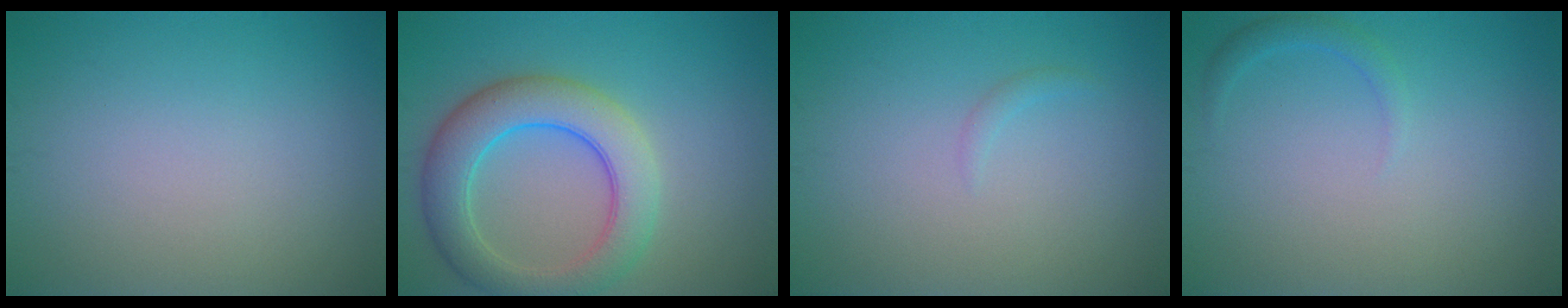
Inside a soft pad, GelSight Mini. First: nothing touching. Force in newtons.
{"total": 6.7, "press": 6.7, "slide": 0.4}
{"total": 0.6, "press": 0.6, "slide": 0.1}
{"total": 1.2, "press": 1.2, "slide": 0.1}